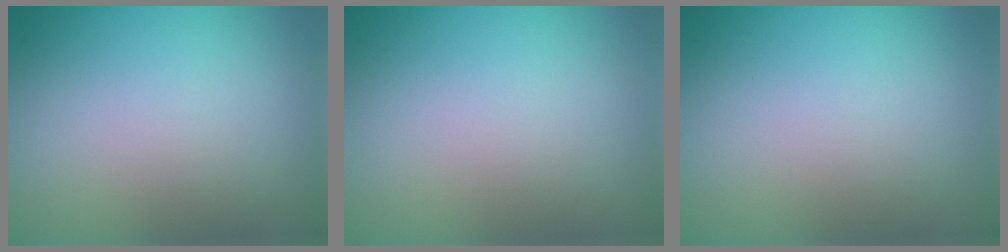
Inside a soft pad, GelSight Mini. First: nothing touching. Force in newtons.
{"total": 0.0}
{"total": 0.0}